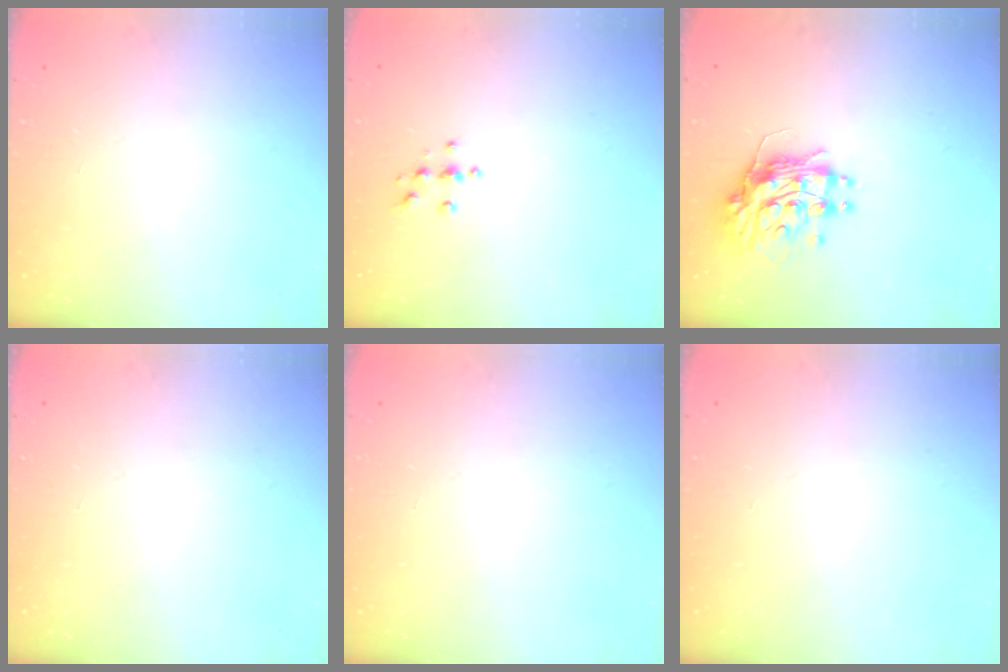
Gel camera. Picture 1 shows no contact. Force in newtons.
{"total": 3.7, "press": 3.7, "slide": 0.4}
{"total": 12.2, "press": 12.1, "slide": 0.9}
{"total": 0.0}
{"total": 0.0}
{"total": 0.0}